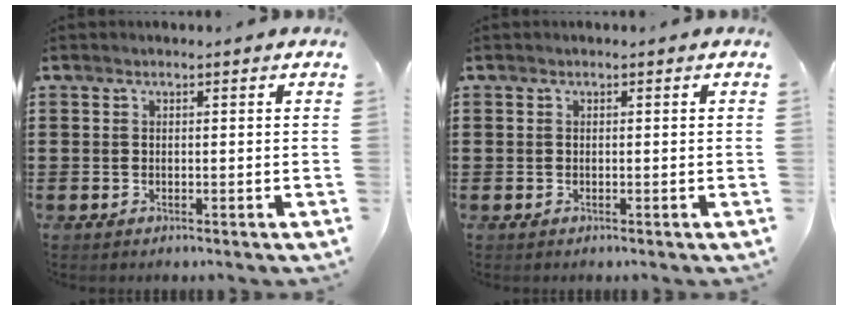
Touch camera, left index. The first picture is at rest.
{"total": 0.0}